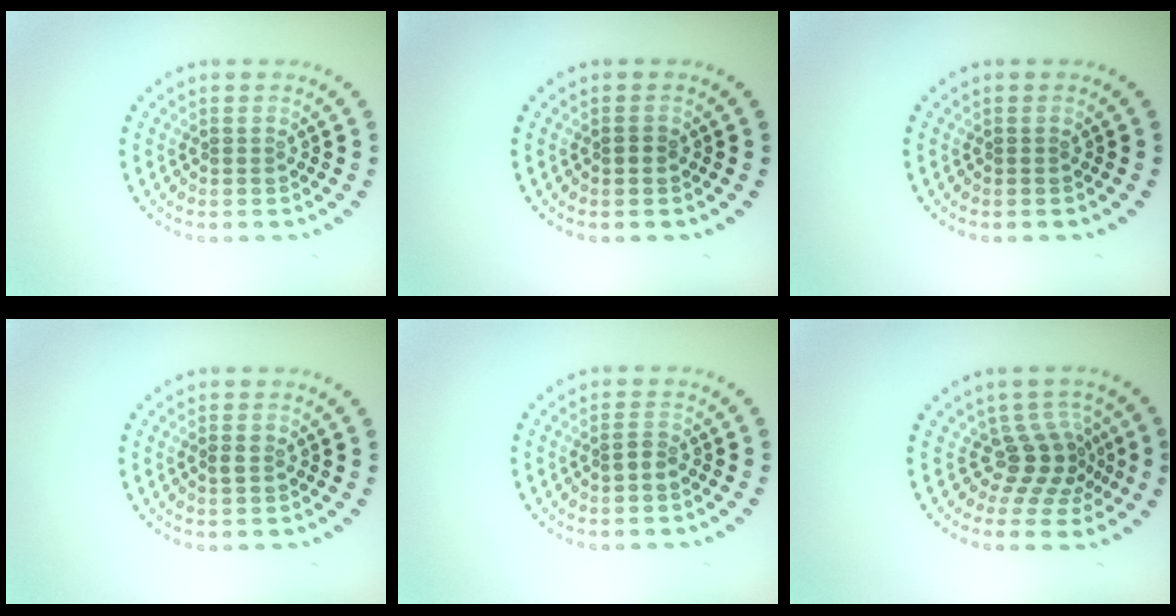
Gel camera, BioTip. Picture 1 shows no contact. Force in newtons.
{"total": 0.8, "press": 0.7, "slide": 0.2}
{"total": 0.0}
{"total": 1.0, "press": 1.0, "slide": 0.2}
{"total": 1.2, "press": 1.1, "slide": 0.5}
{"total": 3.4, "press": 2.4, "slide": 2.5}